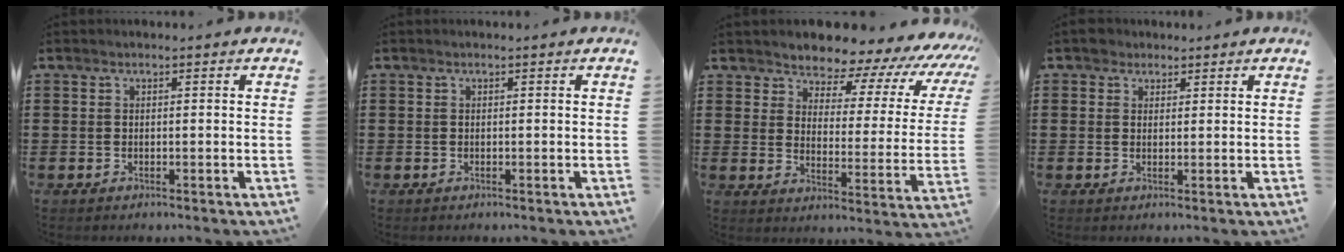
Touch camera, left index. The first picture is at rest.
{"total": 0.0}
{"total": 5.7, "force": [5.4, 1.6, 1.4], "torque": [-0.050, -0.046, 0.087]}
{"total": 2.2, "force": [1.6, 1.5, 0.2], "torque": [-0.002, 0.005, 0.029]}